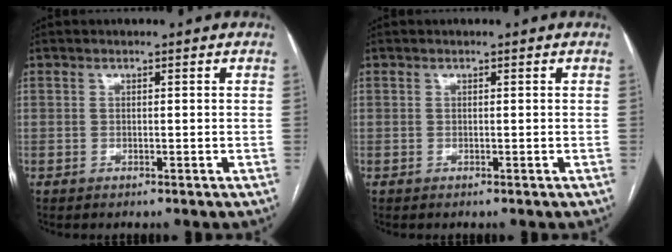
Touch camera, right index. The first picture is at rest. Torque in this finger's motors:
{"motor_torque": [0.00, 0.00, 0.00, 0.00]}